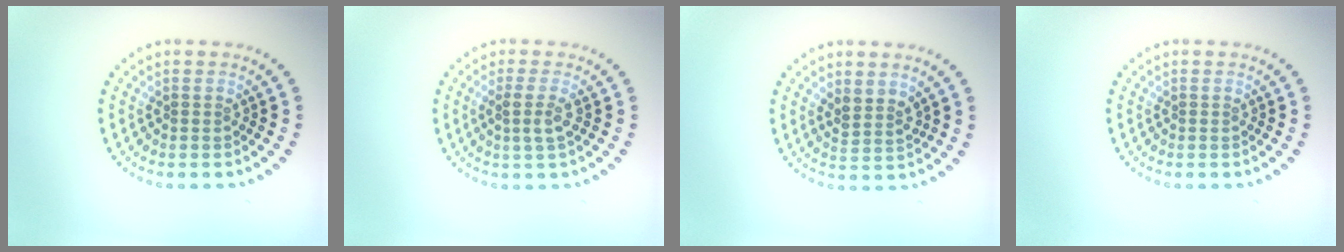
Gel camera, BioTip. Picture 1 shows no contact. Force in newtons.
{"total": 1.9, "press": 1.5, "slide": 1.2}
{"total": 2.0, "press": 1.6, "slide": 1.1}
{"total": 0.0}